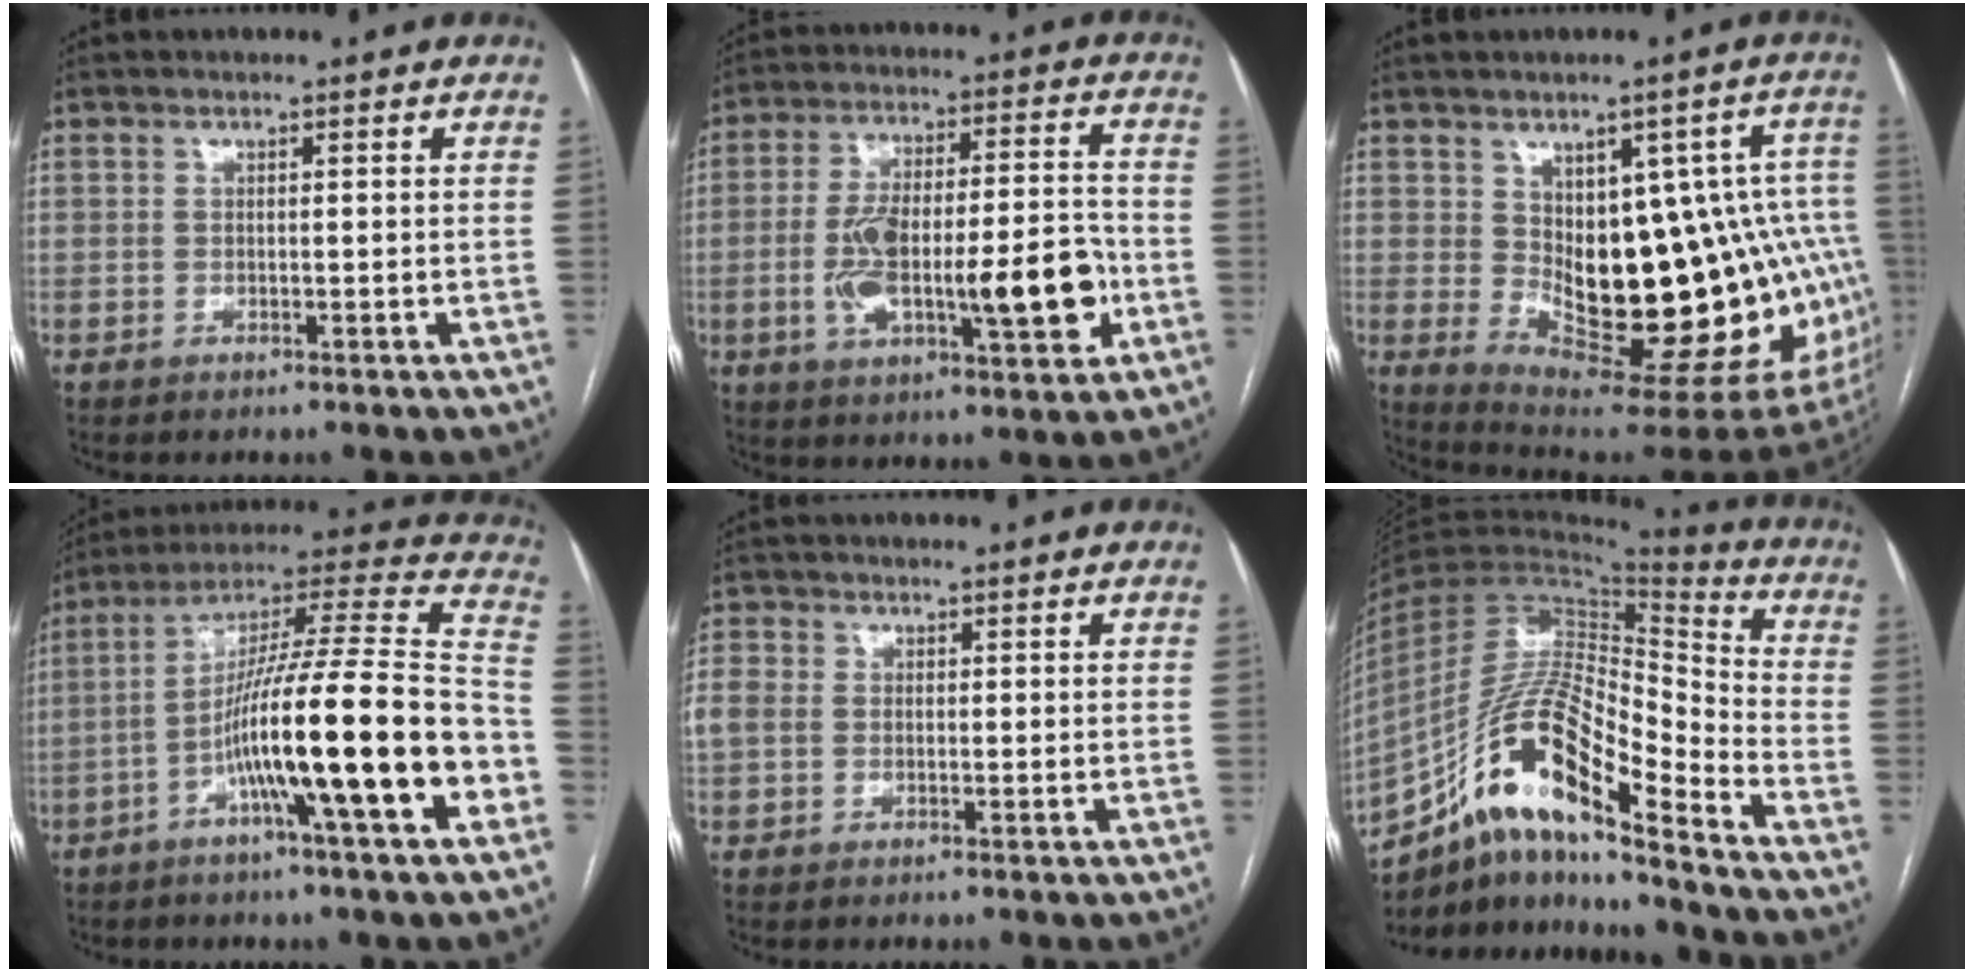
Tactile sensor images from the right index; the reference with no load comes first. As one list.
[{"total": 18.0, "force": [-4.1, 4.8, 16.8], "torque": [-0.282, 0.018, -0.057]}, {"total": 23.1, "force": [-0.8, 8.8, 21.4], "torque": [-0.195, 0.018, 0.019]}, {"total": 23.1, "force": [-7.7, 0.4, 21.8], "torque": [-0.323, 0.001, -0.134]}, {"total": 3.7, "force": [-0.1, 3.2, 1.8], "torque": [-0.056, 0.021, 0.000]}, {"total": 17.8, "force": [-10.7, 3.3, 13.8], "torque": [-0.262, 0.016, -0.187]}]